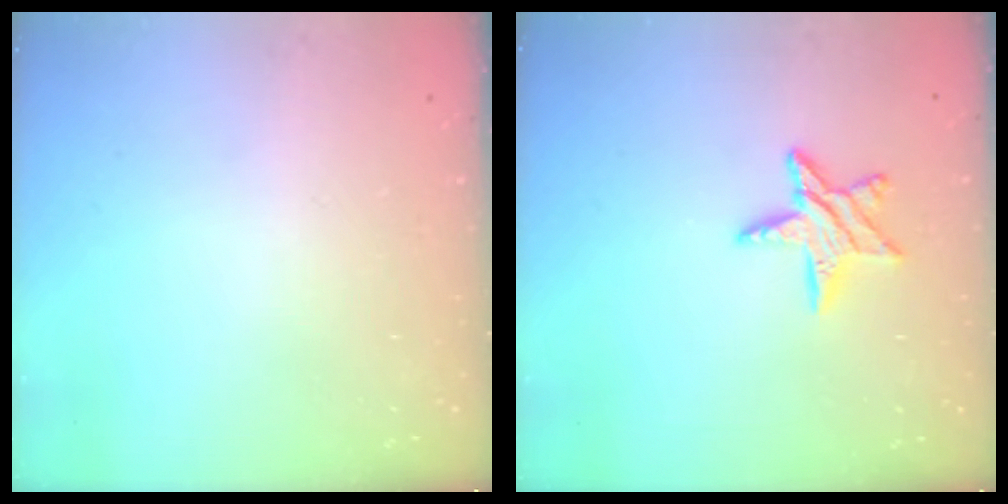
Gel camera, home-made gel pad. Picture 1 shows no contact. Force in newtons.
{"total": 8.1, "press": 8.1, "slide": 0.3}